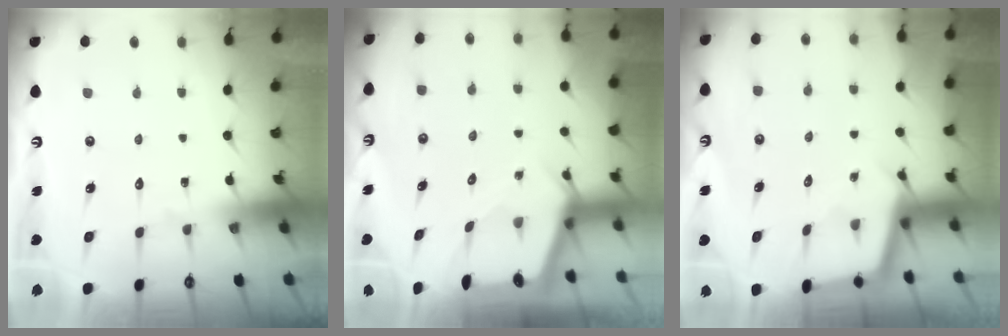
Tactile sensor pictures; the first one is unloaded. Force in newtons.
{"total": 2.4, "press": 2.4, "slide": 0.3}
{"total": 2.5, "press": 2.5, "slide": 0.2}